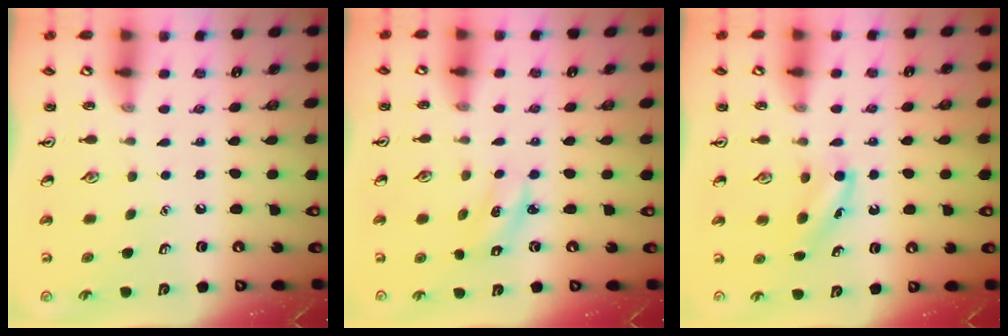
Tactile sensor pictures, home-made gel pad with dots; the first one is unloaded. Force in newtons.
{"total": 2.1, "press": 2.0, "slide": 0.7}
{"total": 5.1, "press": 4.8, "slide": 1.8}